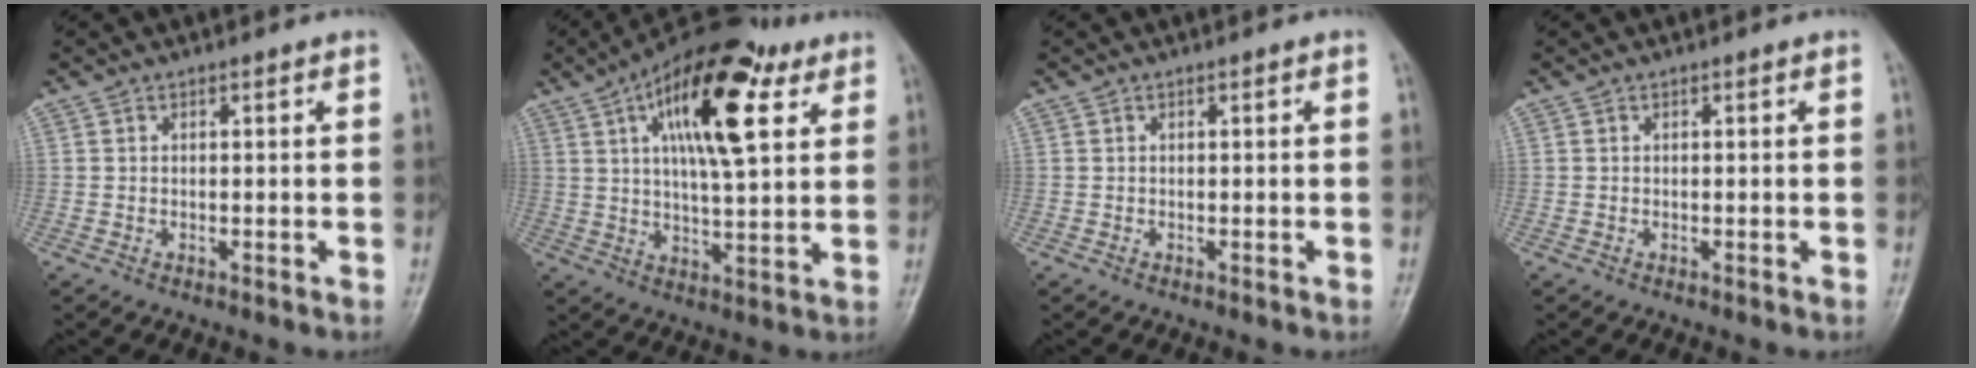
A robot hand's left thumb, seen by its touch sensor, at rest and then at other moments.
{"total": 20.1, "force": [8.4, 7.6, 16.6], "torque": [-0.244, -0.011, 0.129]}
{"total": 0.0}
{"total": 0.0}